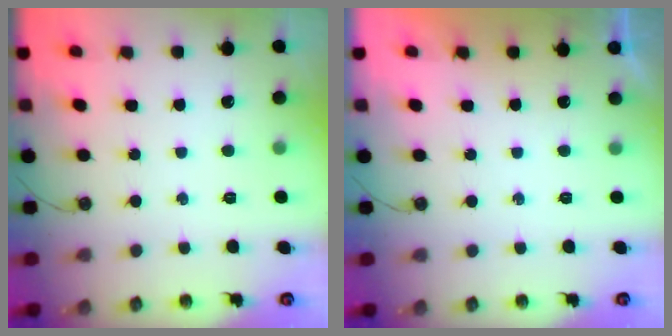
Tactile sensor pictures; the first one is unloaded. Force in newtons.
{"total": 0.0}